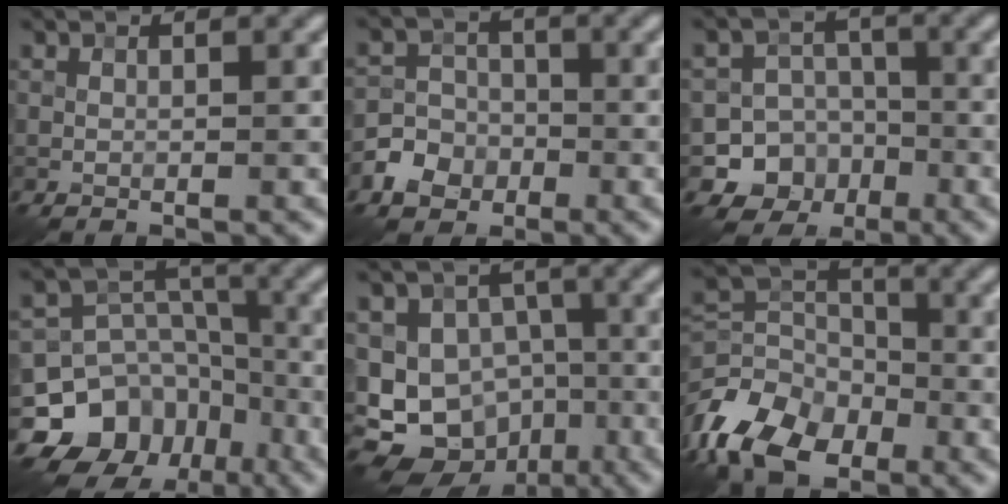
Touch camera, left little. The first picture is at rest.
{"total": 3.8, "force": [-1.9, 3.1, 1.0], "torque": [-0.011, 0.004, -0.046]}
{"total": 9.1, "force": [-4.1, 8.1, 1.2], "torque": [0.005, -0.020, -0.086]}
{"total": 12.6, "force": [-7.6, 9.4, 3.5], "torque": [-0.087, 0.004, -0.126]}
{"total": 12.3, "force": [-5.8, 9.6, 5.2], "torque": [-0.082, -0.009, -0.097]}
{"total": 10.2, "force": [-5.5, 6.5, 5.7], "torque": [-0.128, -0.004, -0.123]}